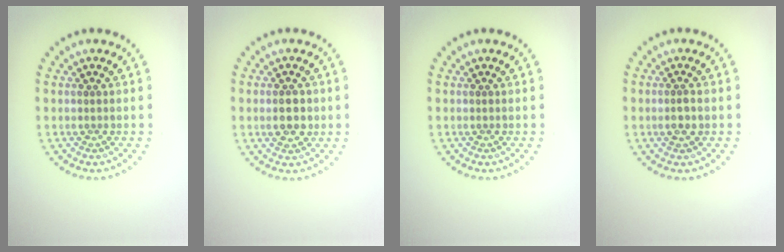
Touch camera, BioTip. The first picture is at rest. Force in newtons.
{"total": 2.5, "press": 2.5, "slide": 0.1}
{"total": 0.0}
{"total": 1.3, "press": 1.2, "slide": 0.5}